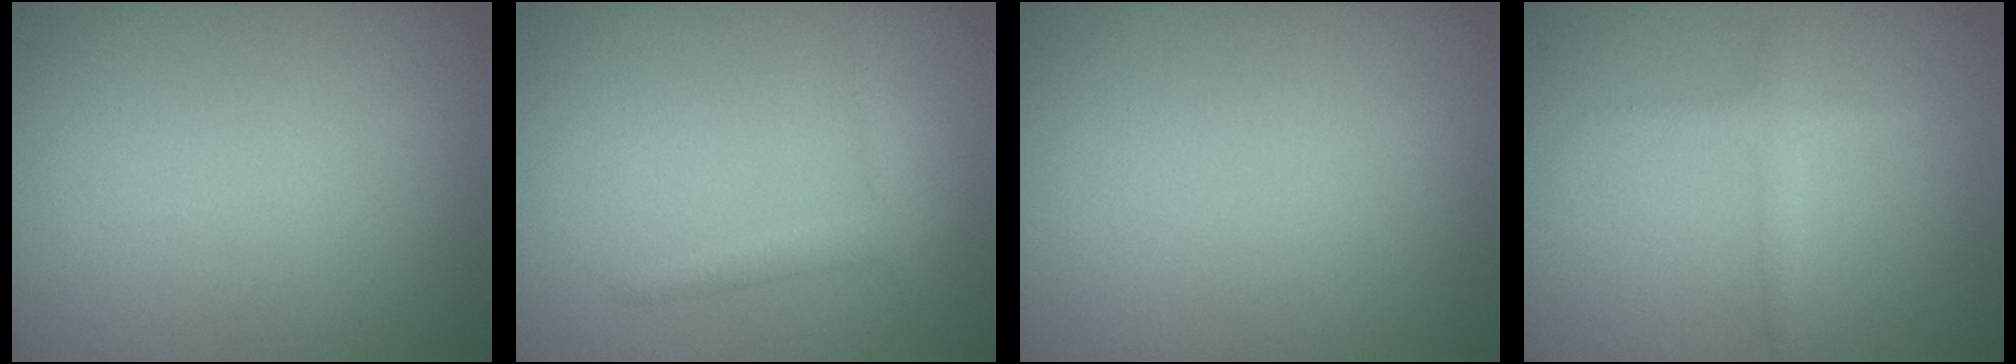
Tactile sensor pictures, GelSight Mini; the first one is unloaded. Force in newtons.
{"total": 1.6, "press": 1.6, "slide": 0.0}
{"total": 0.0}
{"total": 1.3, "press": 1.3, "slide": 0.0}